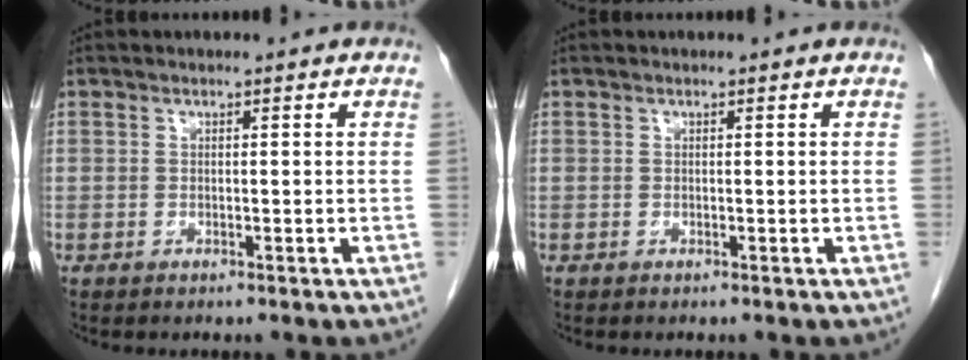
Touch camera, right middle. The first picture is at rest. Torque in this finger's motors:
{"motor_torque": [0.00, 0.00, 0.00, 0.00]}